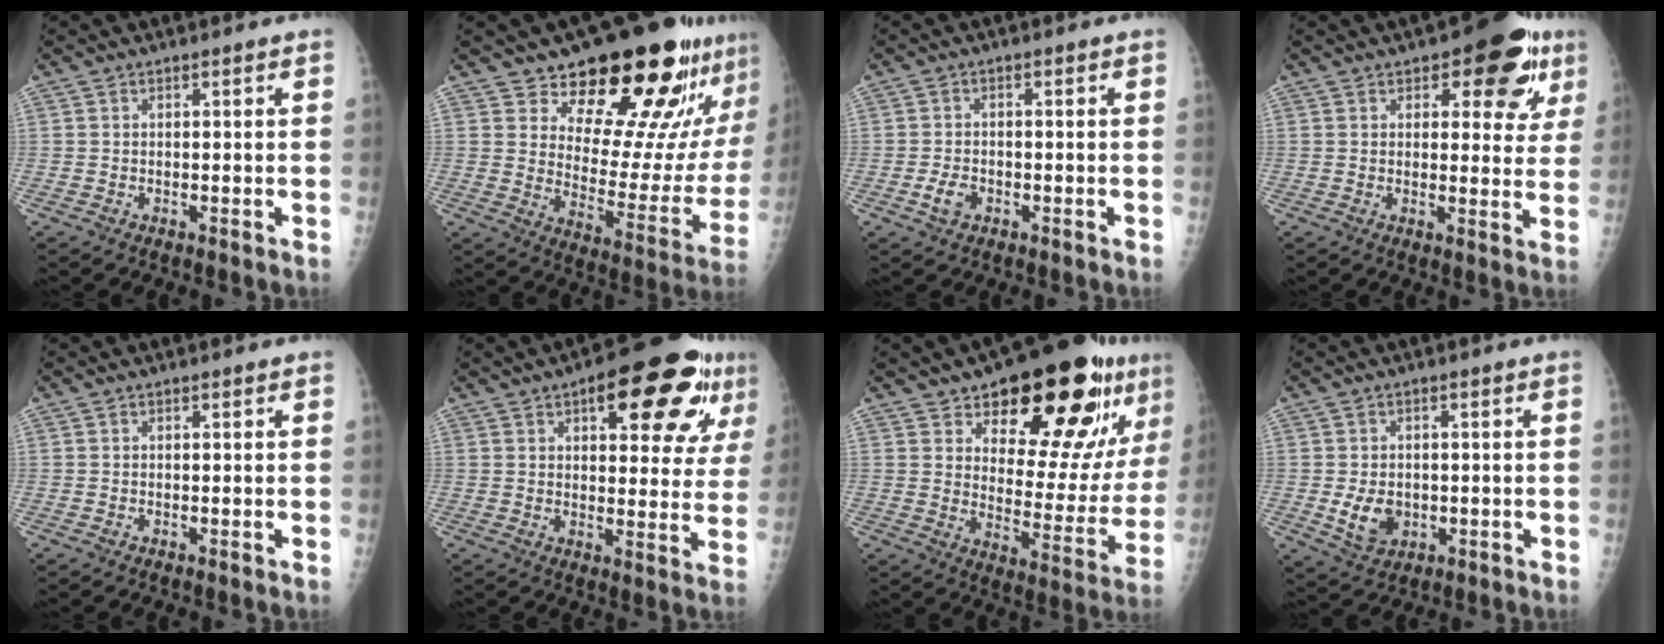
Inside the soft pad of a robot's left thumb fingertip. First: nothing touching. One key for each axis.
{"total": 23.1, "fx": 17.2, "fy": 8.7, "fz": 12.8, "tx": -0.129, "ty": -0.112, "tz": 0.239}
{"total": 3.1, "fx": -1.3, "fy": 2.1, "fz": 1.9, "tx": -0.033, "ty": 0.006, "tz": -0.023}
{"total": 12.1, "fx": 5.9, "fy": 5.8, "fz": 8.9, "tx": -0.060, "ty": -0.015, "tz": 0.067}
{"total": 0.0}
{"total": 19.1, "fx": 9.0, "fy": 7.2, "fz": 15.2, "tx": -0.174, "ty": -0.010, "tz": 0.119}
{"total": 24.9, "fx": 14.3, "fy": 10.1, "fz": 17.7, "tx": -0.196, "ty": -0.062, "tz": 0.209}
{"total": 6.0, "fx": -0.8, "fy": 4.6, "fz": 3.8, "tx": -0.051, "ty": -0.006, "tz": -0.003}